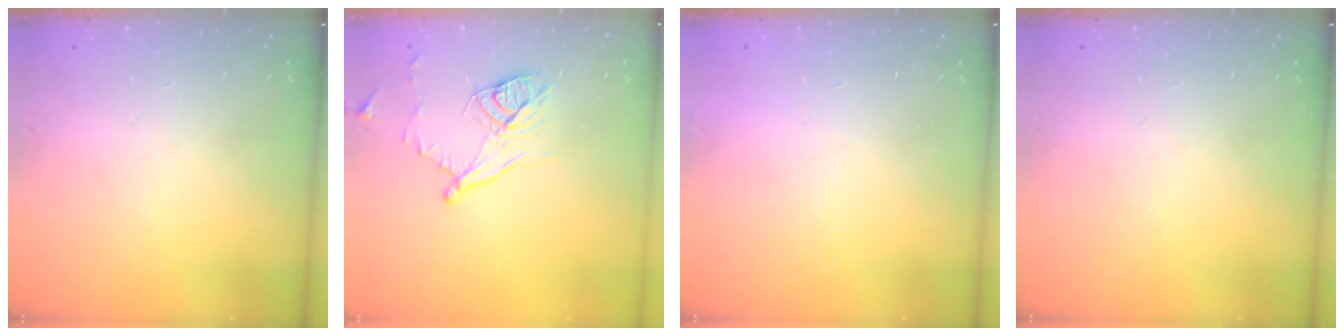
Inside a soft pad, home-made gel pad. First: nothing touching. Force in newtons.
{"total": 11.3, "press": 11.0, "slide": 2.3}
{"total": 1.7, "press": 1.6, "slide": 0.1}
{"total": 0.0}